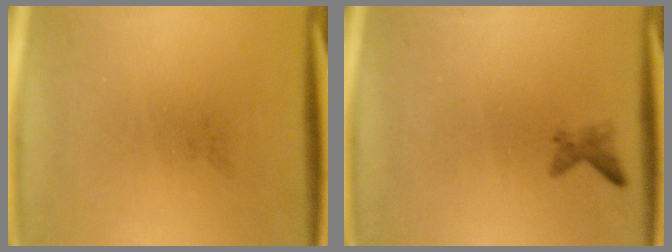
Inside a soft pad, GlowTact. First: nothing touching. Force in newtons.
{"total": 1.1}